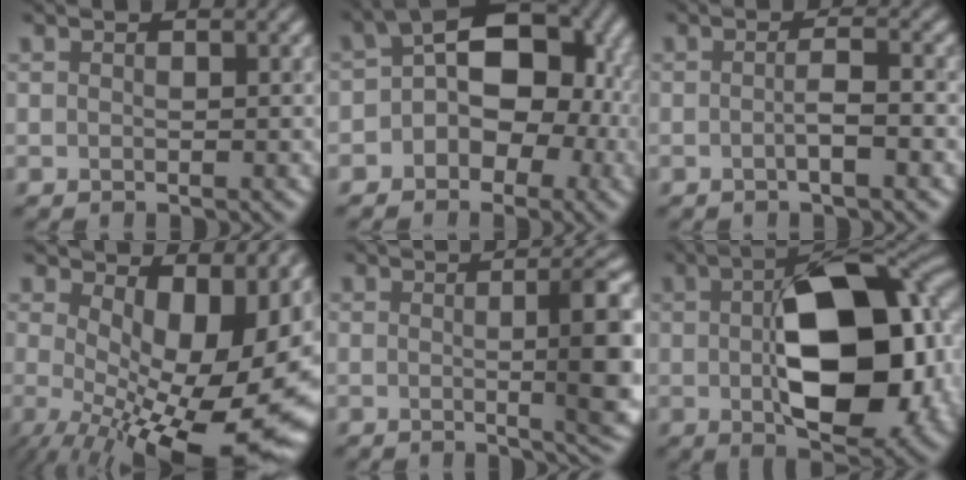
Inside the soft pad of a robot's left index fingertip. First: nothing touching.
{"total": 7.1, "force": [-0.9, 5.0, 4.9], "torque": [-0.028, 0.018, -0.029]}
{"total": 1.9, "force": [-0.6, 0.3, 1.8], "torque": [-0.029, 0.000, -0.010]}
{"total": 17.1, "force": [-0.9, 8.1, 15.0], "torque": [-0.162, -0.027, 0.024]}
{"total": 7.8, "force": [-0.2, 1.8, 7.6], "torque": [-0.087, -0.006, 0.005]}
{"total": 14.1, "force": [-0.3, 7.3, 12.0], "torque": [-0.167, -0.006, 0.003]}